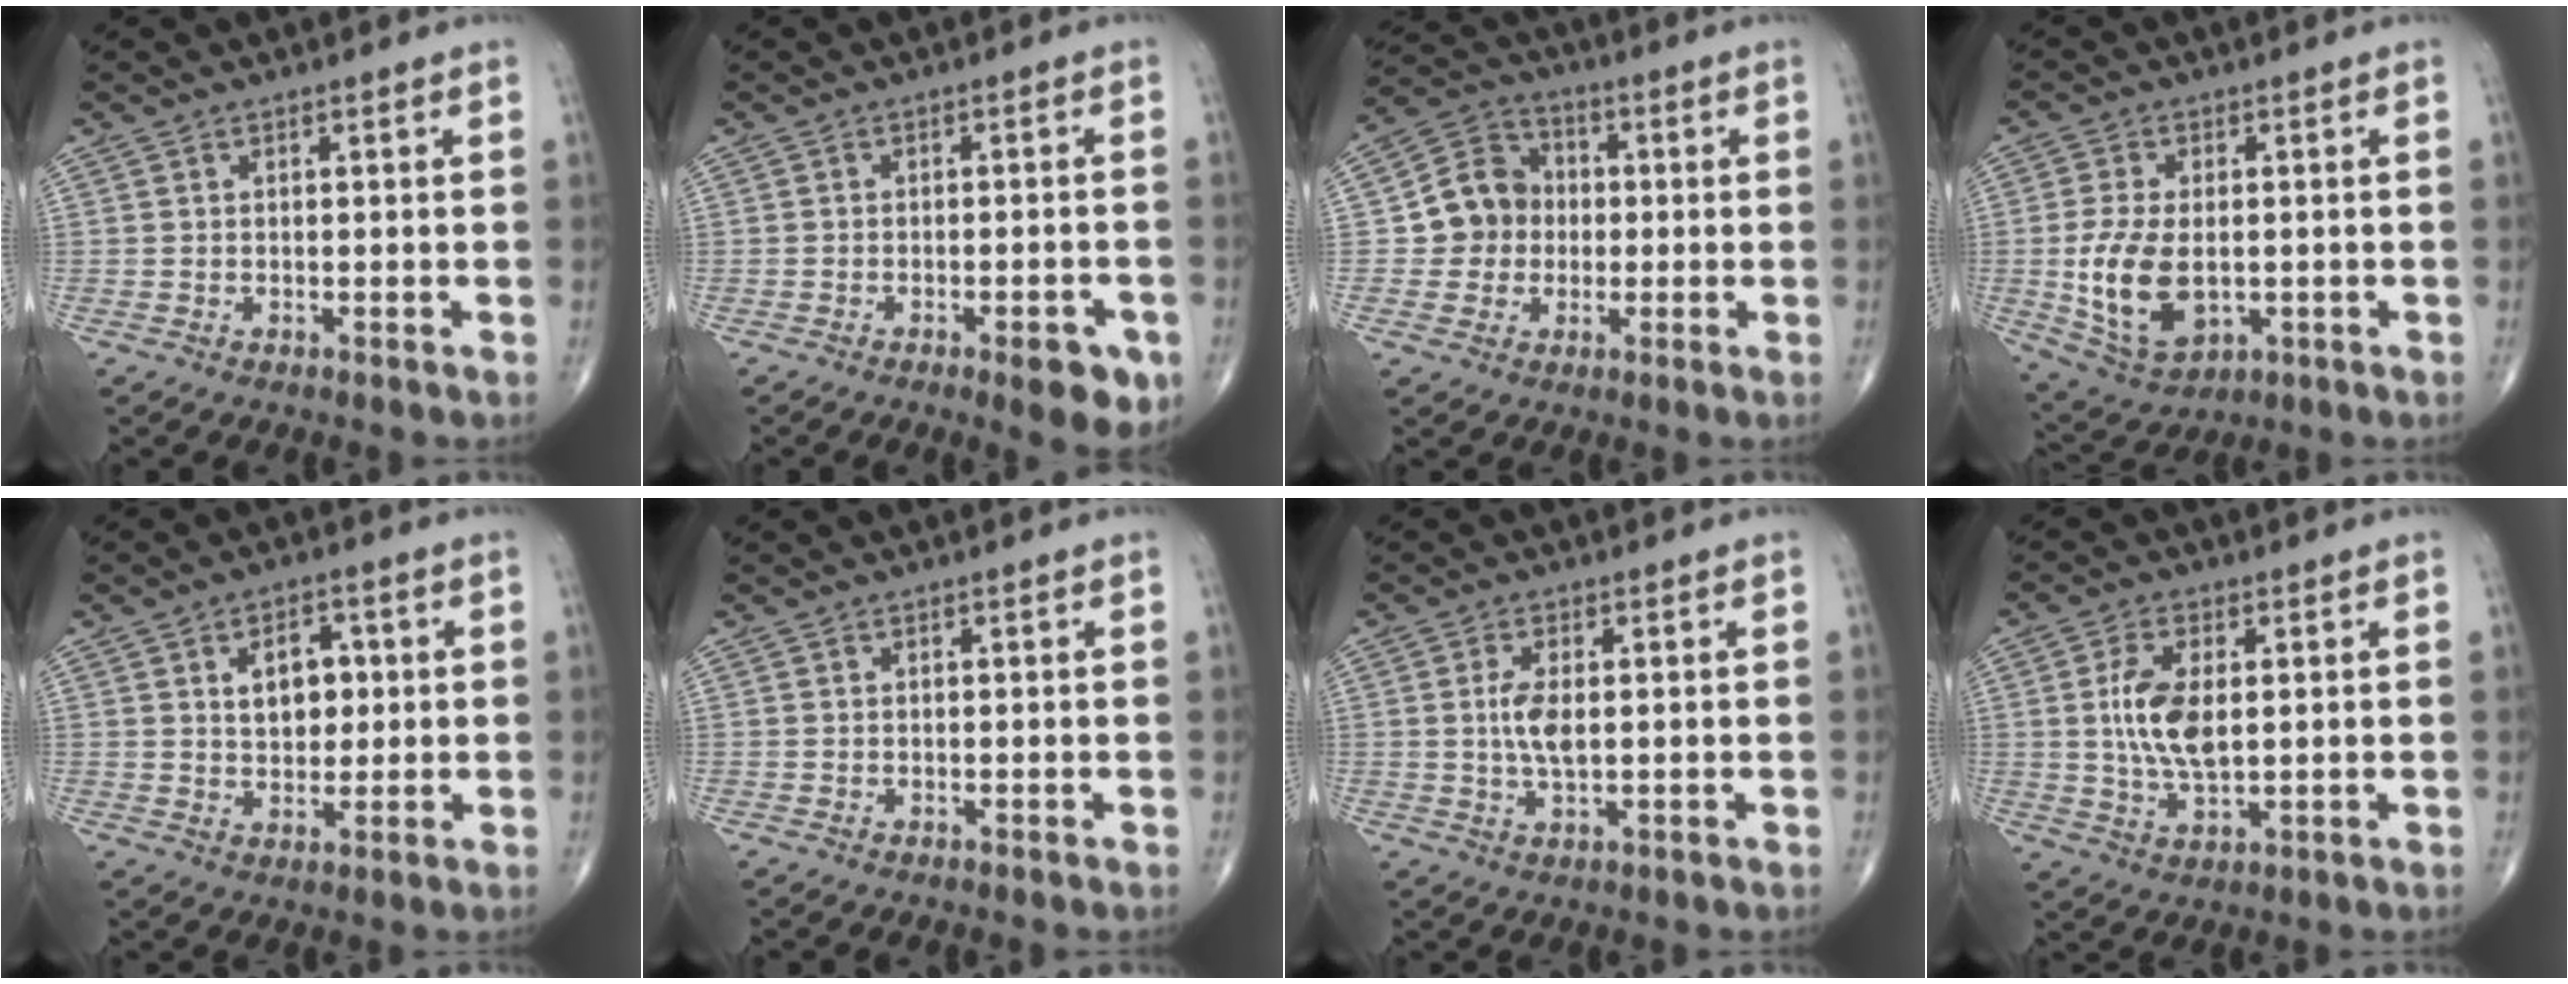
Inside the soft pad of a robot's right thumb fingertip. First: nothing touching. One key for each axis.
{"total": 6.7, "fx": -3.2, "fy": 2.2, "fz": 5.4, "tx": -0.054, "ty": 0.007, "tz": -0.037}
{"total": 9.6, "fx": -0.5, "fy": 9.0, "fz": 3.5, "tx": -0.025, "ty": 0.026, "tz": -0.019}
{"total": 12.4, "fx": -1.4, "fy": 7.2, "fz": 10.0, "tx": -0.193, "ty": -0.011, "tz": -0.010}
{"total": 7.0, "fx": 1.5, "fy": 4.6, "fz": 5.0, "tx": -0.048, "ty": -0.003, "tz": 0.025}
{"total": 0.0}
{"total": 4.8, "fx": 0.4, "fy": 2.0, "fz": 4.3, "tx": -0.089, "ty": -0.006, "tz": 0.008}
{"total": 9.1, "fx": 1.1, "fy": 4.5, "fz": 7.9, "tx": -0.156, "ty": -0.008, "tz": 0.024}